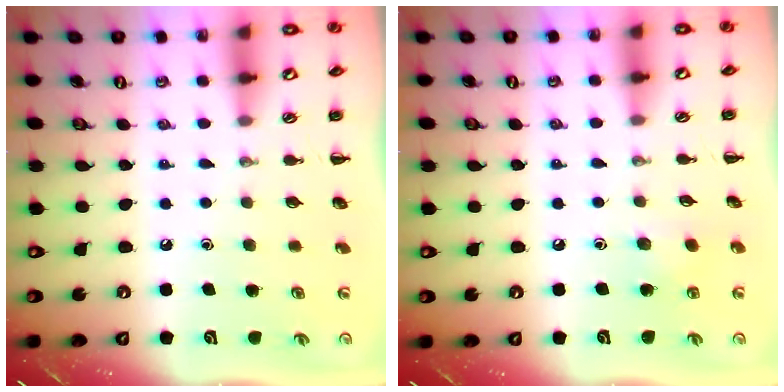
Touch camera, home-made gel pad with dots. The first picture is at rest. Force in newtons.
{"total": 5.1, "press": 5.0, "slide": 1.2}